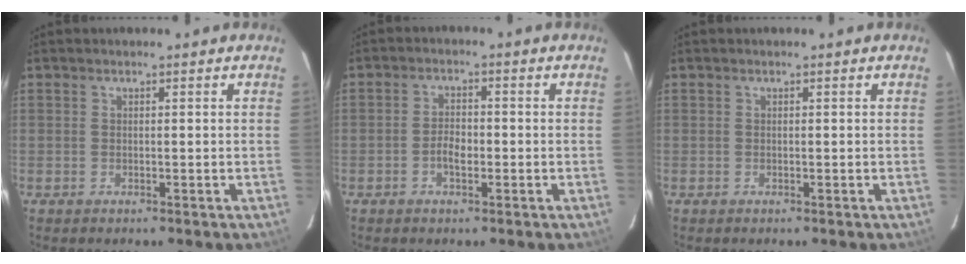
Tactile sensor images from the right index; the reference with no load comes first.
{"total": 3.0, "force": [-1.2, 1.5, 2.4], "torque": [-0.050, 0.005, -0.021]}
{"total": 0.0}